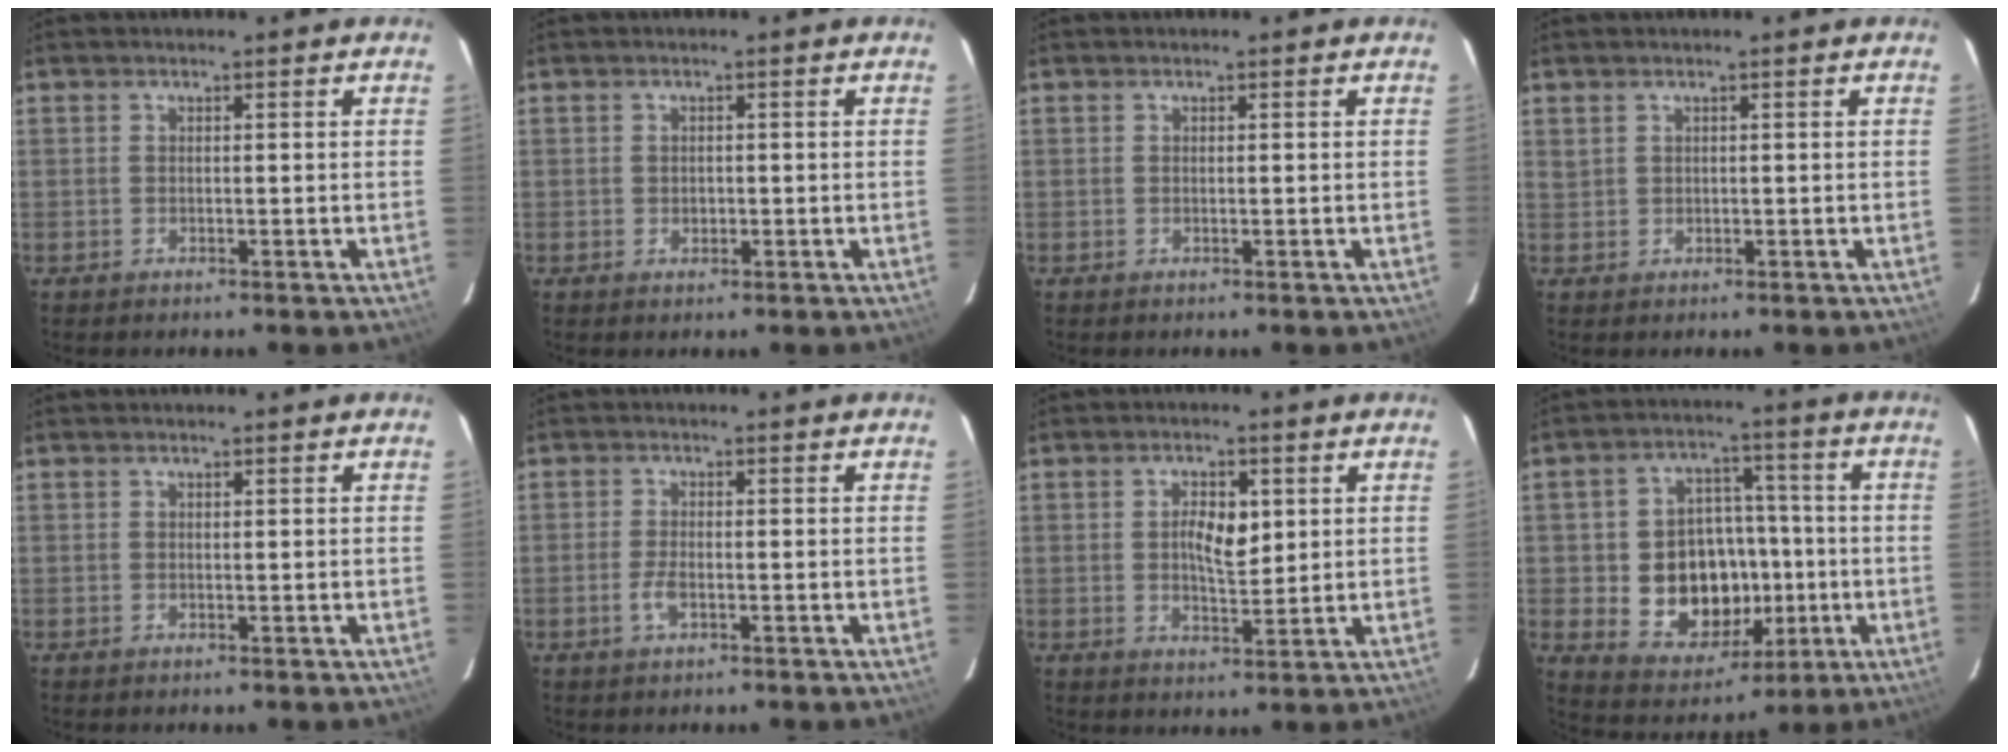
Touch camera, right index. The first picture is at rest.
{"total": 1.2, "force": [-0.1, 1.1, 0.5], "torque": [-0.004, 0.002, 0.000]}
{"total": 0.0}
{"total": 0.9, "force": [0.7, 0.5, 0.3], "torque": [-0.004, 0.004, 0.015]}
{"total": 0.0}
{"total": 2.8, "force": [-1.1, 1.1, 2.3], "torque": [-0.053, -0.001, -0.023]}
{"total": 5.8, "force": [1.3, 2.8, 5.0], "torque": [-0.083, 0.004, 0.025]}
{"total": 15.5, "force": [-2.4, 12.2, 9.2], "torque": [-0.198, 0.016, -0.014]}